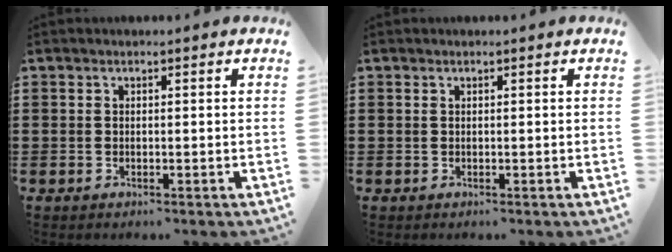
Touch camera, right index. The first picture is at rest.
{"total": 0.0}